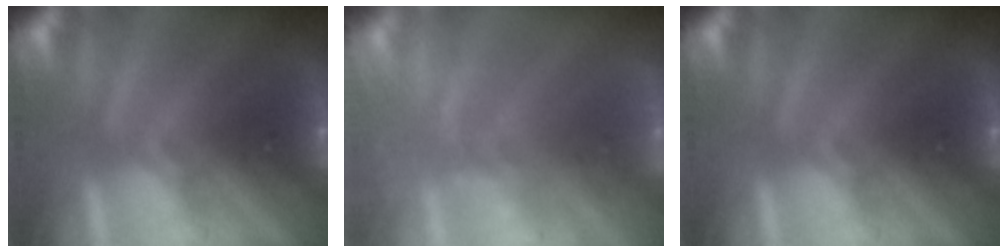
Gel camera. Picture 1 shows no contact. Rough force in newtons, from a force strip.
{"total": 2.4}
{"total": 0.0}